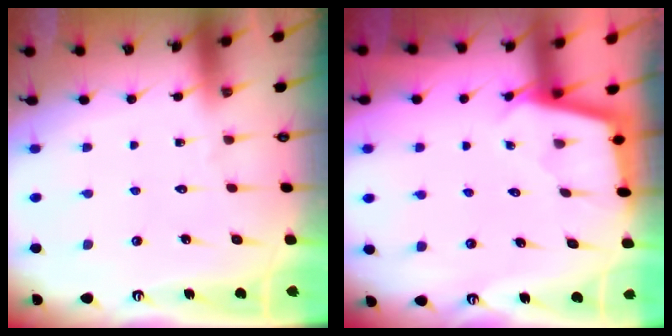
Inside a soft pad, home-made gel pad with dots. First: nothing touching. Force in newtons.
{"total": 2.1, "press": 2.1, "slide": 0.2}